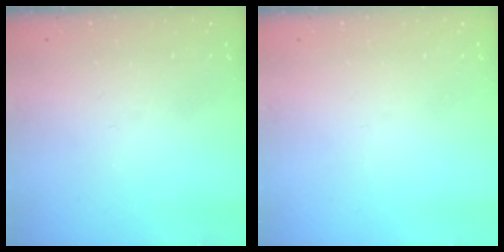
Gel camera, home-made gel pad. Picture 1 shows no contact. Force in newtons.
{"total": 0.0}